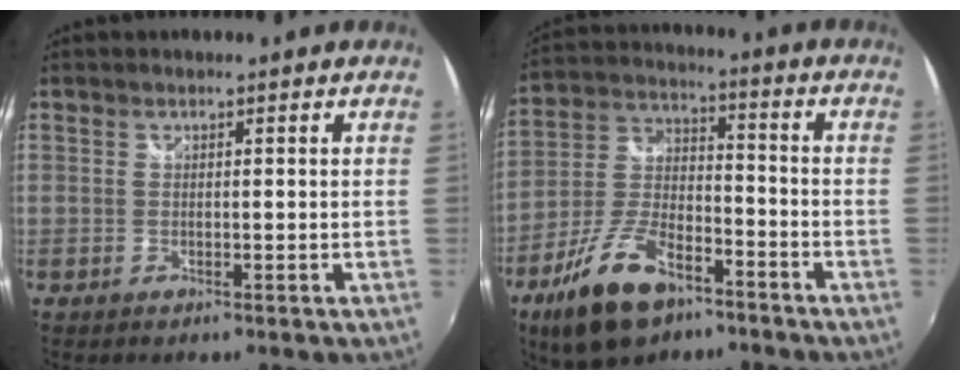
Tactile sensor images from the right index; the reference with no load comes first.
{"total": 16.1, "force": [-10.0, 7.5, 10.3], "torque": [-0.220, -0.010, -0.178]}